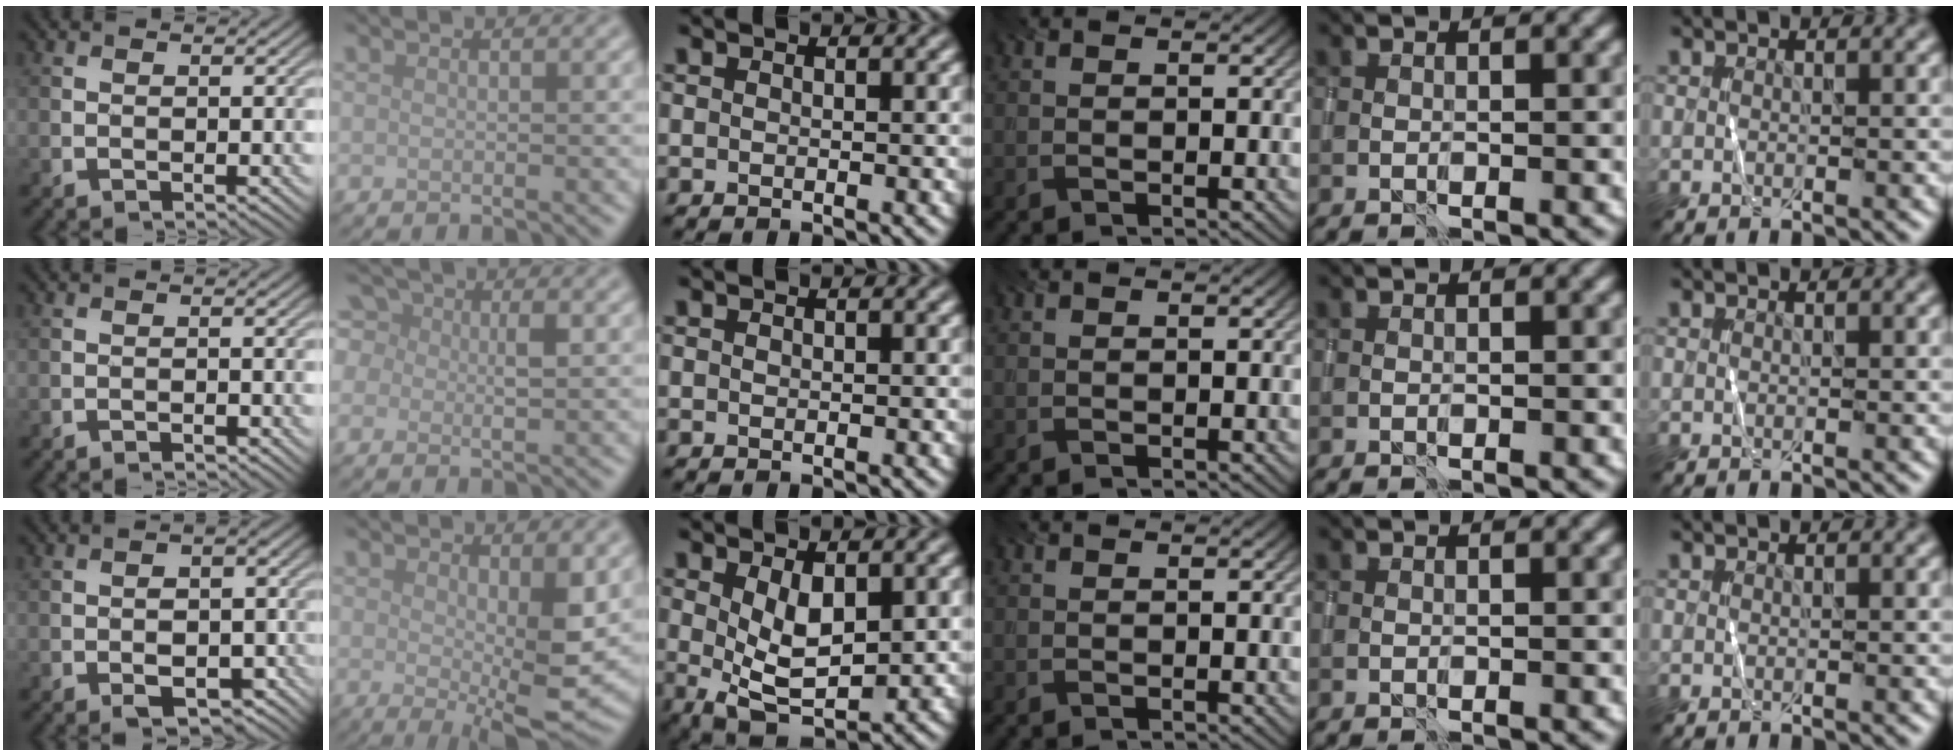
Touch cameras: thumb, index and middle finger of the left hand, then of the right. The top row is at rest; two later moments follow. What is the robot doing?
{"motion": "wrap", "object": "sponge"}